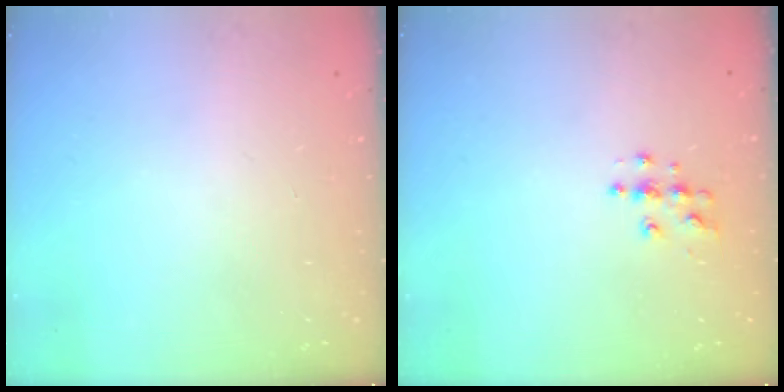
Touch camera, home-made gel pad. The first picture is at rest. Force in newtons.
{"total": 5.0, "press": 5.0, "slide": 0.2}